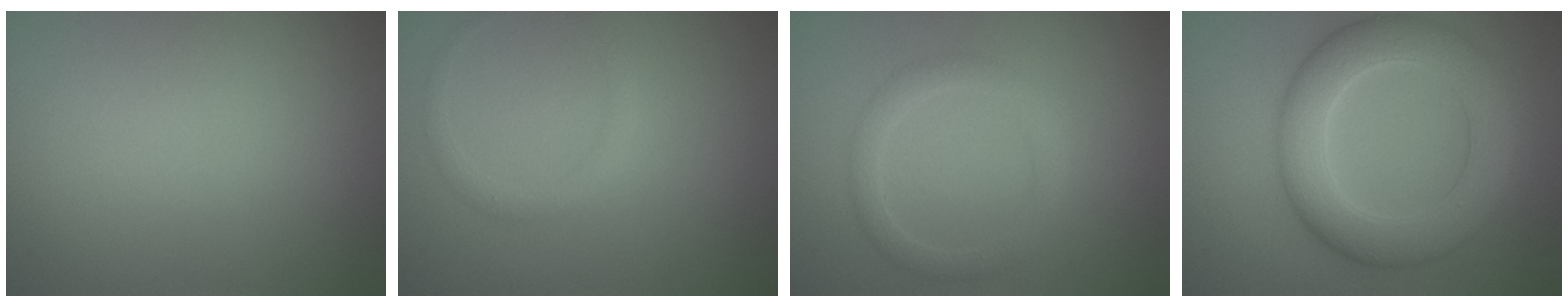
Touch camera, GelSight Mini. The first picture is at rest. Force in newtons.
{"total": 1.2, "press": 1.2, "slide": 0.2}
{"total": 2.1, "press": 2.1, "slide": 0.1}
{"total": 7.1, "press": 7.1, "slide": 0.2}